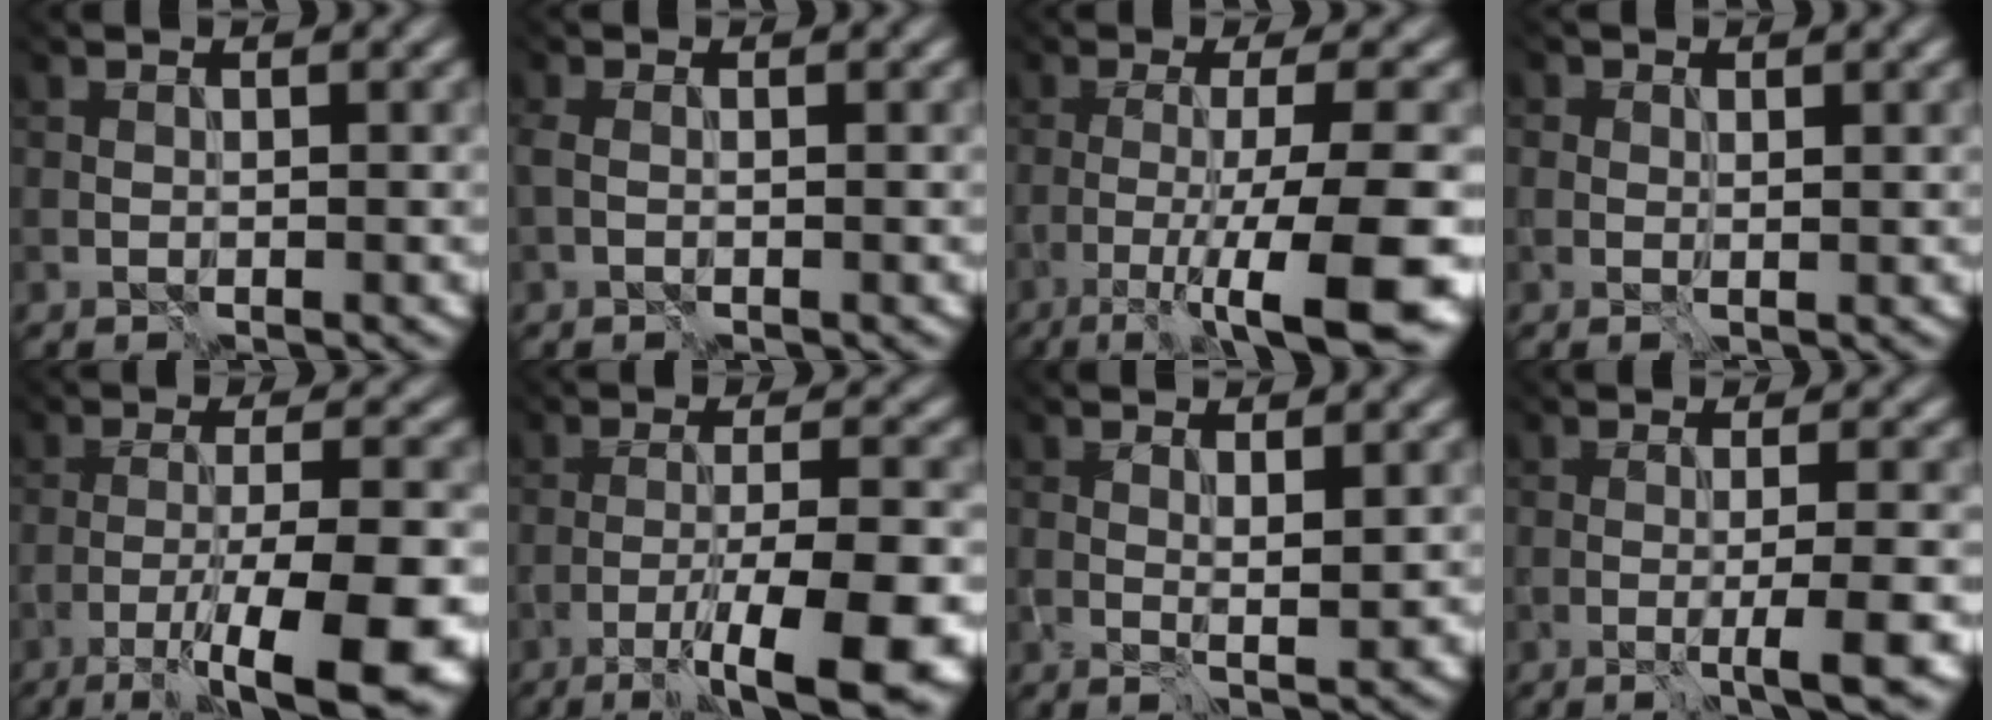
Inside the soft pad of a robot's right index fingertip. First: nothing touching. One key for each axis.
{"total": 1.0, "fx": -0.5, "fy": 0.5, "fz": 0.7, "tx": -0.021, "ty": -0.005, "tz": -0.010}
{"total": 9.9, "fx": -4.2, "fy": 1.1, "fz": 8.9, "tx": -0.120, "ty": -0.014, "tz": -0.067}
{"total": 1.0, "fx": 0.5, "fy": 0.8, "fz": 0.3, "tx": -0.005, "ty": -0.002, "tz": 0.003}
{"total": 9.6, "fx": -5.1, "fy": 1.4, "fz": 8.0, "tx": -0.117, "ty": -0.007, "tz": -0.081}
{"total": 8.5, "fx": -4.6, "fy": 0.9, "fz": 7.1, "tx": -0.099, "ty": -0.002, "tz": -0.075}
{"total": 1.3, "fx": 0.7, "fy": -0.3, "fz": 1.0, "tx": -0.018, "ty": -0.009, "tz": 0.013}
{"total": 3.5, "fx": -1.3, "fy": 0.0, "fz": 3.3, "tx": -0.044, "ty": -0.010, "tz": -0.020}